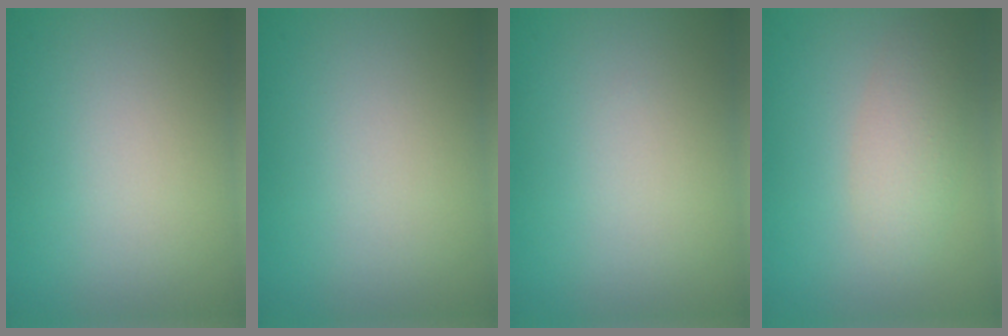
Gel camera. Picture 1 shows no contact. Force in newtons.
{"total": 0.0}
{"total": 0.0}
{"total": 2.9, "press": 2.9, "slide": 0.1}